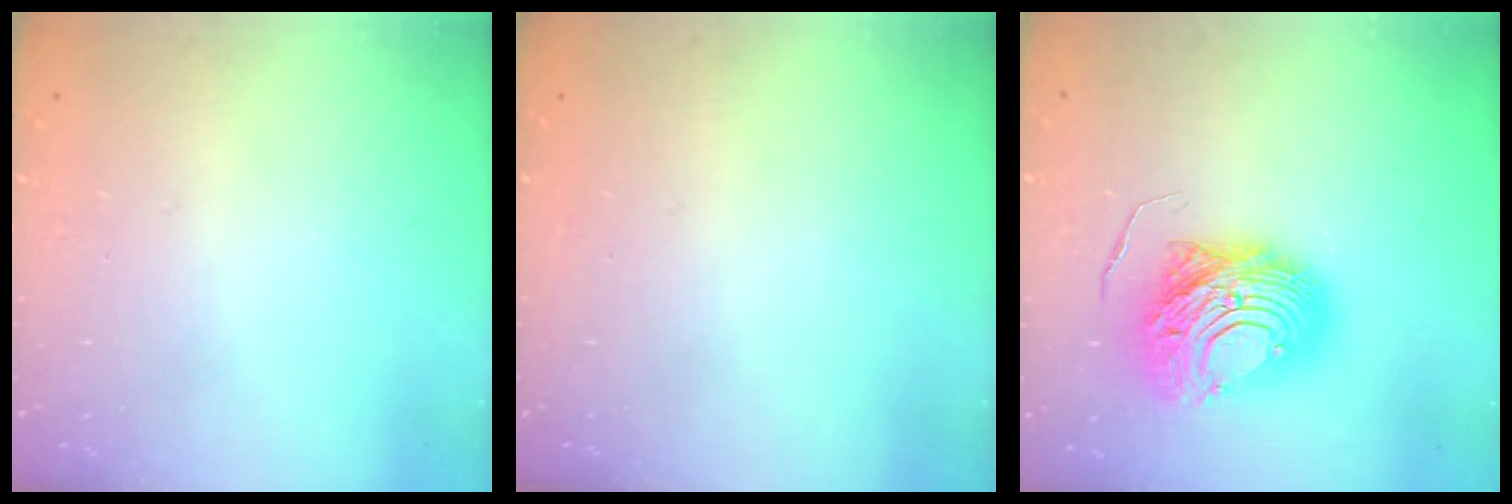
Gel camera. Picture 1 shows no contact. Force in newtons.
{"total": 0.0}
{"total": 12.6, "press": 12.6, "slide": 1.3}